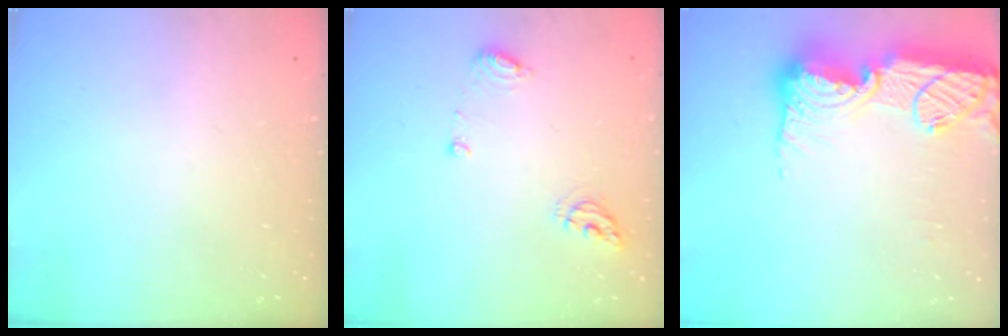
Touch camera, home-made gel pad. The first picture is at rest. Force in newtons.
{"total": 6.9, "press": 6.8, "slide": 0.9}
{"total": 21.2, "press": 21.2, "slide": 1.2}